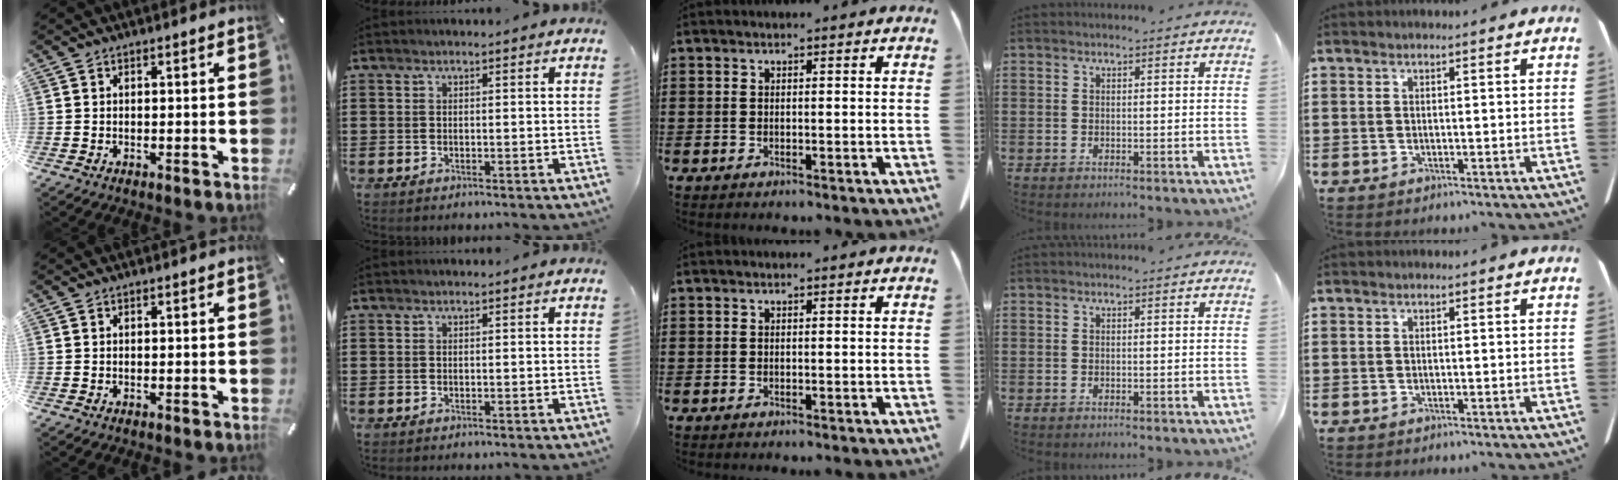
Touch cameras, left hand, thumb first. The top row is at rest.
{}